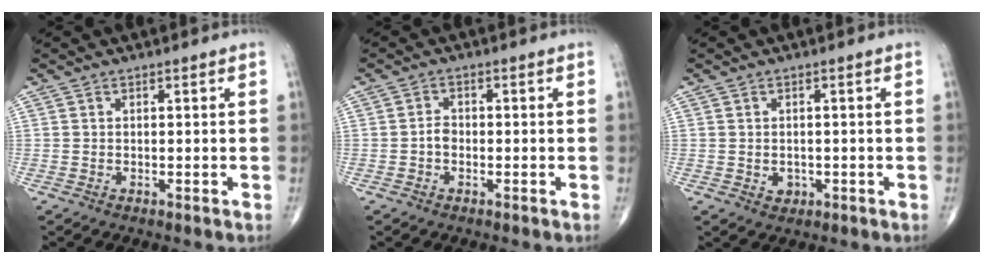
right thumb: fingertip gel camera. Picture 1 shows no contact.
{"total": 1.9, "force": [-0.6, 1.3, 1.1], "torque": [-0.013, 0.006, -0.017]}
{"total": 1.8, "force": [-0.4, 1.6, 0.8], "torque": [-0.005, 0.003, 0.001]}